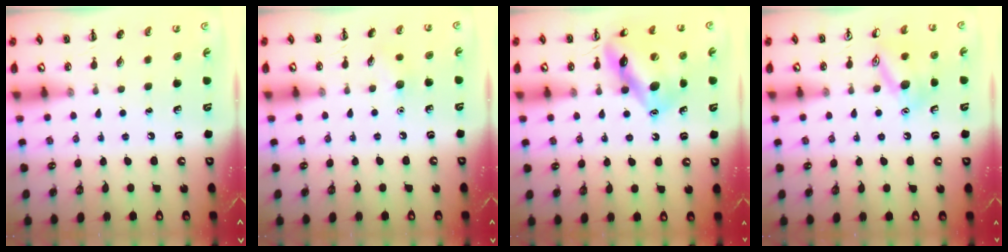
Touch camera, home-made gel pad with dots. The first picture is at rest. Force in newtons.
{"total": 5.3, "press": 5.1, "slide": 1.3}
{"total": 14.8, "press": 14.7, "slide": 1.8}
{"total": 12.6, "press": 12.6, "slide": 0.9}